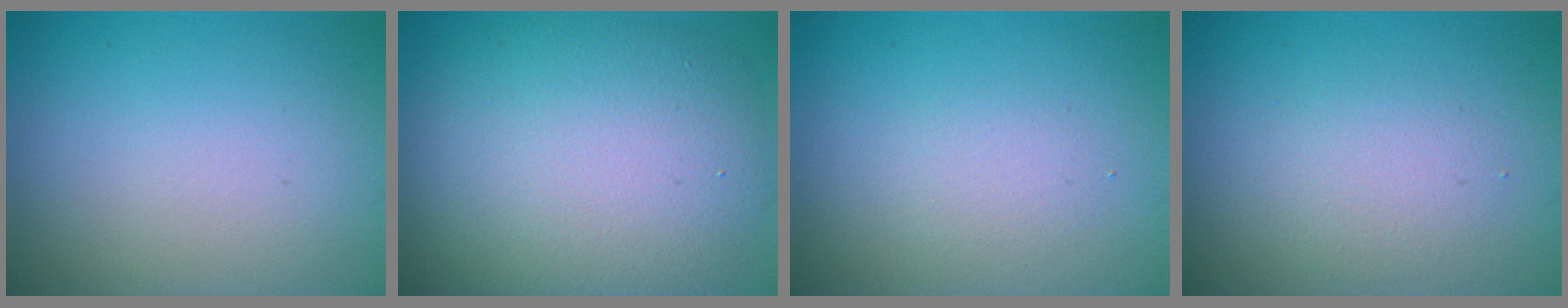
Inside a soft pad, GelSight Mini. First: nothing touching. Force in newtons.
{"total": 11.7, "press": 11.7, "slide": 0.6}
{"total": 1.5, "press": 1.4, "slide": 0.1}
{"total": 2.1, "press": 2.1, "slide": 0.1}